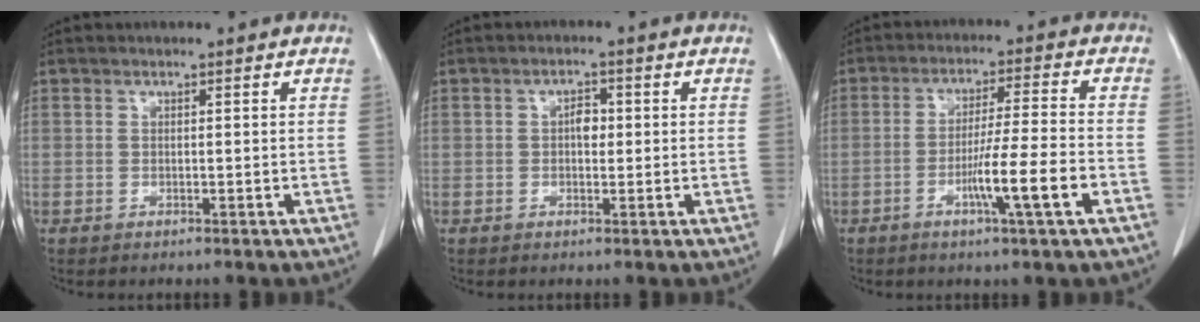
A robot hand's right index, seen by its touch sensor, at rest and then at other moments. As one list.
[{"total": 2.3, "force": [0.1, 1.3, 1.9], "torque": [-0.028, 0.006, -0.001]}, {"total": 9.0, "force": [-3.5, -0.8, 8.3], "torque": [-0.143, -0.011, -0.061]}]